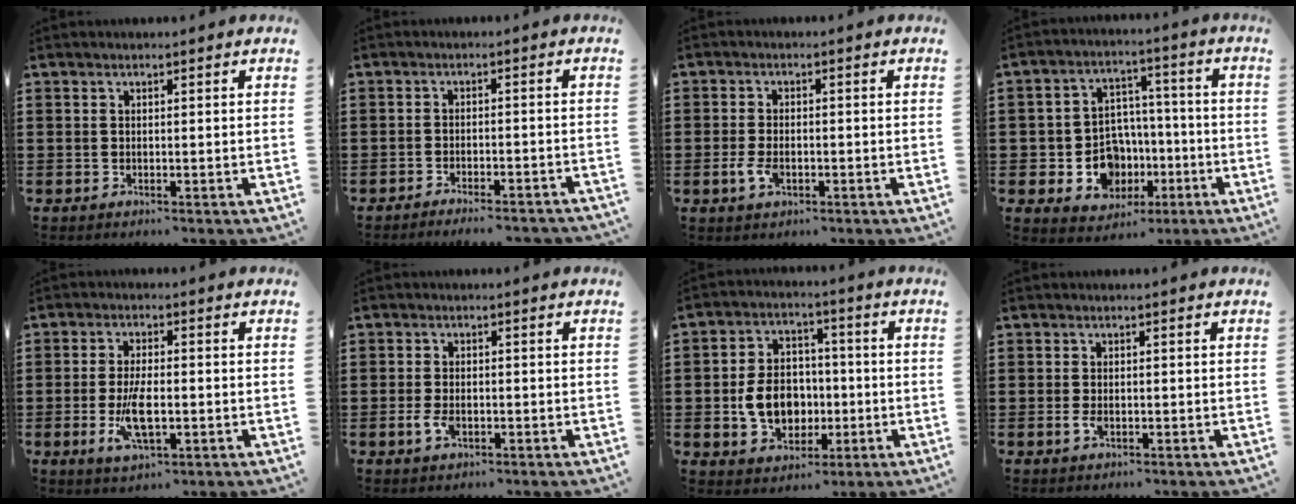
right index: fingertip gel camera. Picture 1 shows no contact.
{"total": 2.7, "force": [-2.6, -0.1, 0.6], "torque": [-0.014, 0.000, -0.054]}
{"total": 3.2, "force": [-1.2, 1.6, 2.5], "torque": [-0.061, -0.008, -0.022]}
{"total": 9.2, "force": [-2.0, 8.0, 4.1], "torque": [-0.090, 0.010, -0.026]}
{"total": 6.7, "force": [-1.5, 2.5, 6.1], "torque": [-0.131, -0.009, -0.028]}
{"total": 2.8, "force": [-1.0, 1.4, 2.2], "torque": [-0.056, -0.008, -0.020]}
{"total": 9.2, "force": [-1.4, 7.1, 5.6], "torque": [-0.115, 0.009, -0.027]}
{"total": 1.6, "force": [-0.5, 0.8, 1.3], "torque": [-0.034, -0.007, -0.010]}